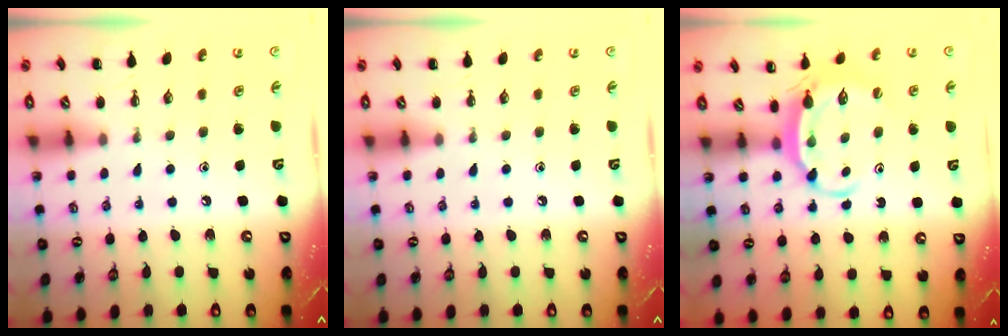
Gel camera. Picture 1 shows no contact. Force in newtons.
{"total": 0.0}
{"total": 5.7, "press": 5.6, "slide": 1.3}